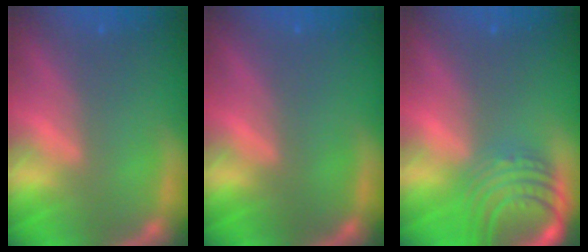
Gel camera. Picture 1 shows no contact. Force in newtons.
{"total": 0.0}
{"total": 8.1}